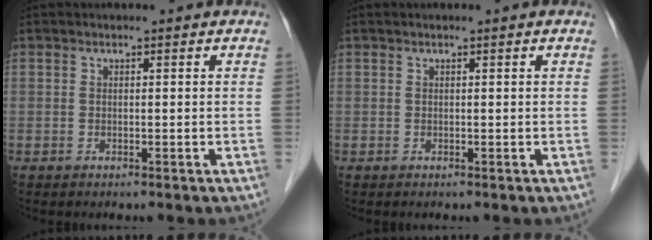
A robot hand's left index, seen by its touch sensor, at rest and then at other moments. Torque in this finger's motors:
{"motor_torque": [0.70, -1.21, 0.13, 0.02]}